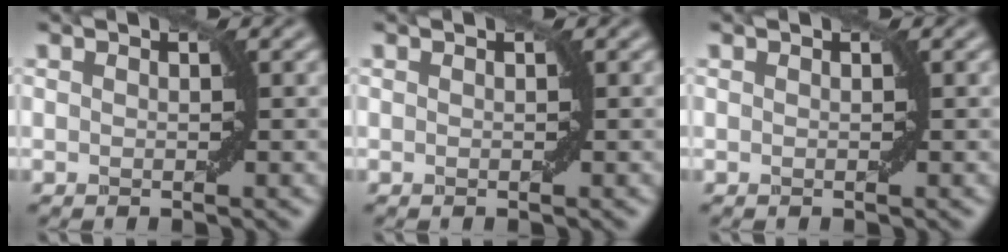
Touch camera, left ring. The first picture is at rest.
{"total": 0.0}
{"total": 0.0}